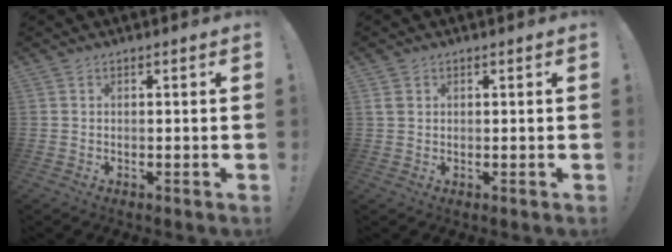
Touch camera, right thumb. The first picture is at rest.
{"total": 1.8, "force": [0.8, 1.5, 0.6], "torque": [-0.004, -0.001, 0.015]}